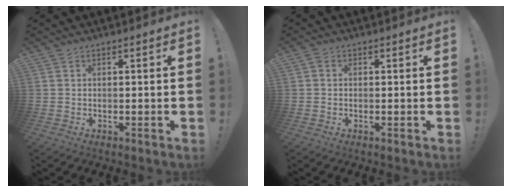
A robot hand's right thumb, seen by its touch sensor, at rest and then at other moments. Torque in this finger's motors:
{"motor_torque": [0.40, -0.08, 0.00, -0.07, 0.06]}